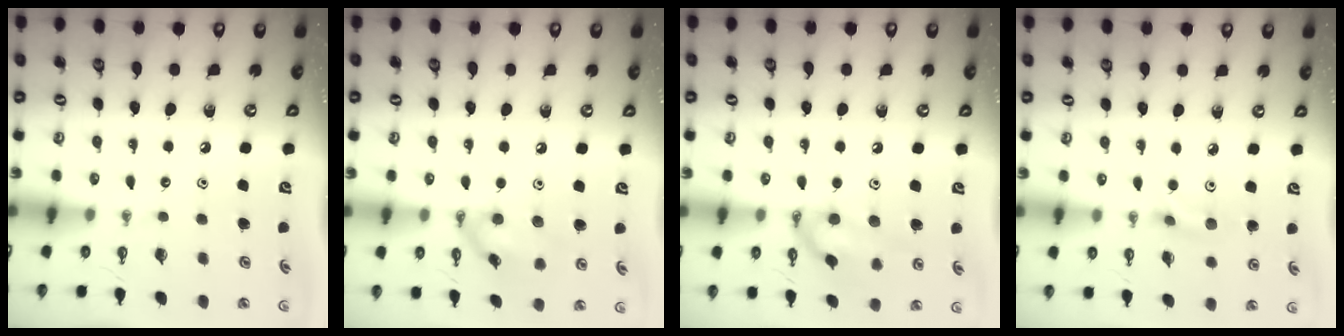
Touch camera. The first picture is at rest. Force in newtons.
{"total": 10.9, "press": 10.9, "slide": 1.1}
{"total": 12.6, "press": 12.4, "slide": 1.8}
{"total": 4.6, "press": 4.5, "slide": 0.8}